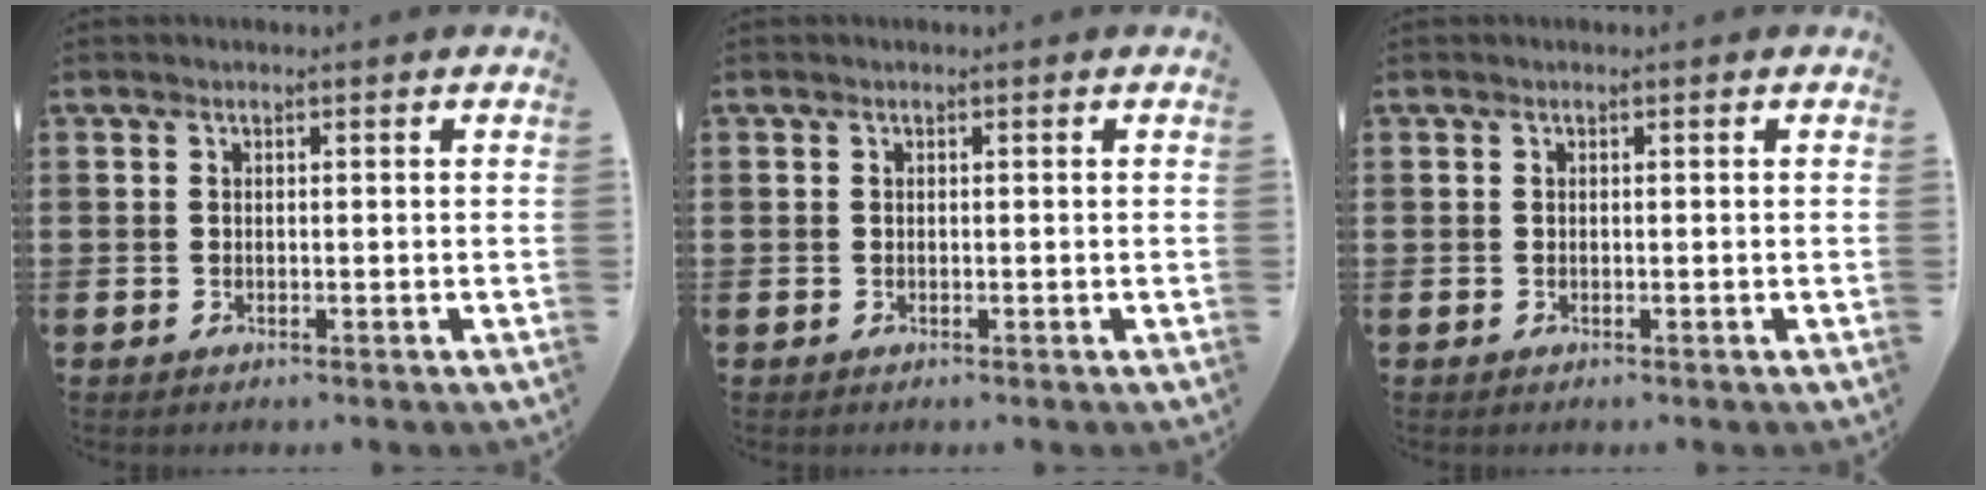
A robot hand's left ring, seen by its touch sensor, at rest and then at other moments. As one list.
[{"total": 0.0}, {"total": 0.0}]